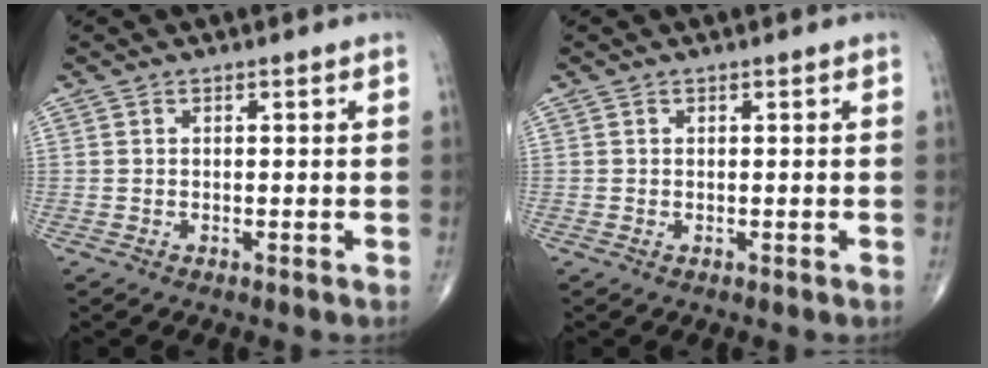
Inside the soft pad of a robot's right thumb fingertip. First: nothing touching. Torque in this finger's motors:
{"motor_torque": [0.05, -0.05, -0.13, -0.10, 0.02]}